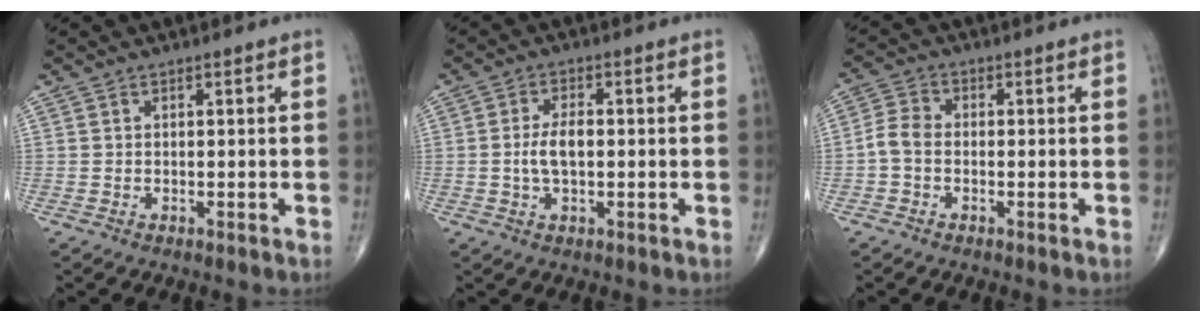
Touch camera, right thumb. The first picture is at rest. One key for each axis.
{"total": 4.8, "fx": -0.3, "fy": 2.4, "fz": 4.2, "tx": -0.086, "ty": 0.007, "tz": -0.009}
{"total": 4.1, "fx": -0.9, "fy": 2.9, "fz": 2.7, "tx": -0.052, "ty": 0.012, "tz": -0.029}